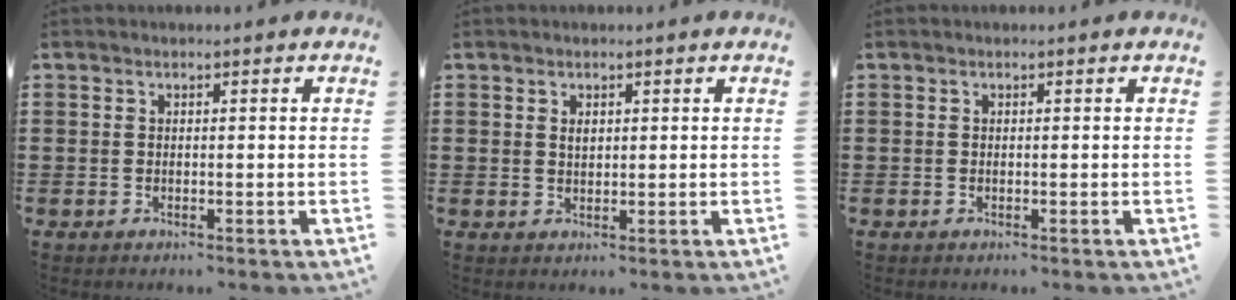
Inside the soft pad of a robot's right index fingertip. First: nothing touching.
{"total": 1.1, "force": [0.5, 0.7, 0.7], "torque": [-0.016, 0.004, 0.008]}
{"total": 0.0}